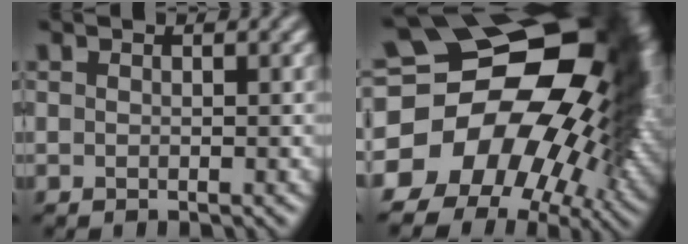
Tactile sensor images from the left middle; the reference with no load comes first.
{"total": 20.2, "force": [-1.7, 14.4, 14.0], "torque": [-0.169, 0.004, -0.050]}